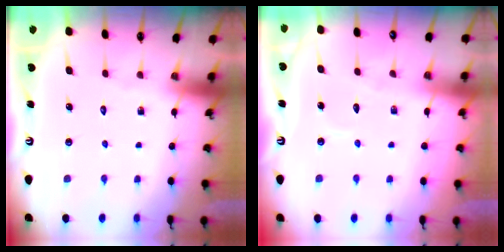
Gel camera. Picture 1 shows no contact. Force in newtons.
{"total": 3.3, "press": 3.3, "slide": 0.2}